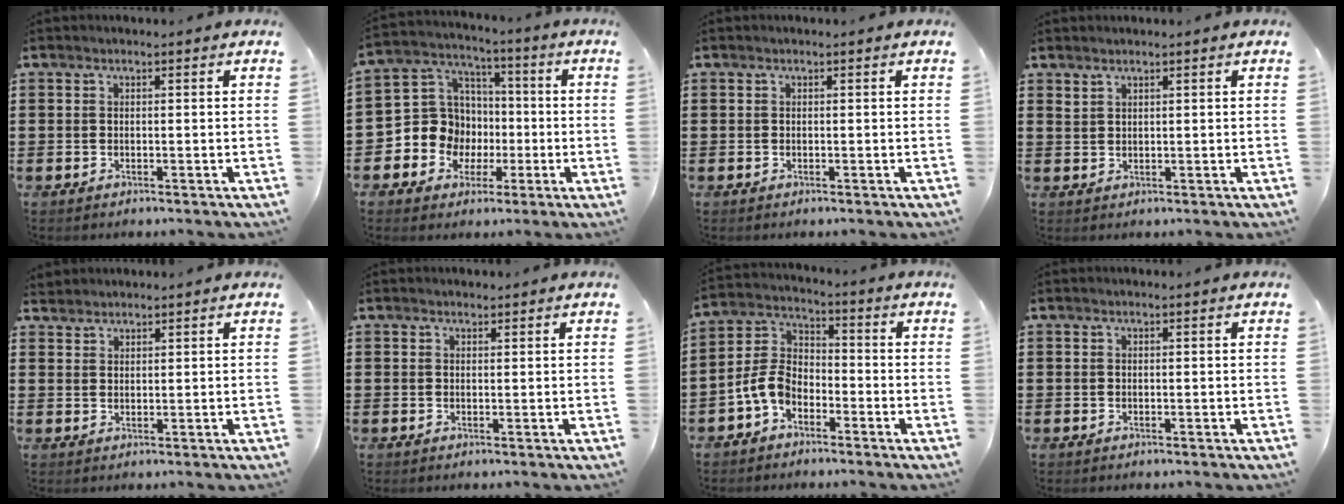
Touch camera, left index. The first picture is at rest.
{"total": 10.3, "force": [-1.5, 9.8, 2.8], "torque": [-0.113, 0.006, -0.024]}
{"total": 0.0}
{"total": 1.4, "force": [1.3, 0.3, 0.3], "torque": [-0.009, 0.000, 0.026]}
{"total": 1.8, "force": [1.7, 0.4, -0.2], "torque": [-0.001, 0.001, 0.036]}
{"total": 0.7, "force": [0.6, 0.3, 0.1], "torque": [-0.003, 0.002, 0.012]}
{"total": 6.1, "force": [-3.2, 3.8, 3.6], "torque": [-0.109, 0.001, -0.074]}
{"total": 0.0}